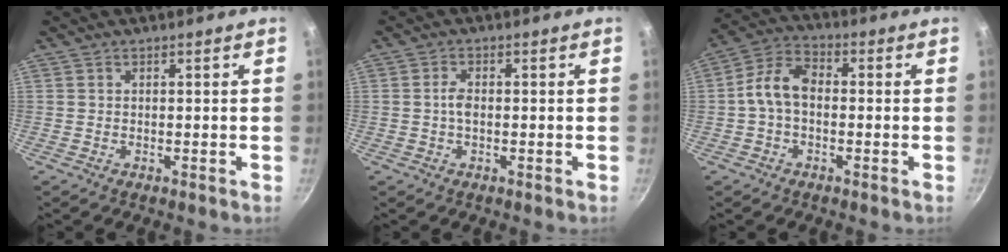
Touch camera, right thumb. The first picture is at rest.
{"total": 2.3, "force": [-0.2, 1.3, 1.9], "torque": [-0.036, 0.004, -0.006]}
{"total": 8.3, "force": [-0.6, 5.4, 6.3], "torque": [-0.113, 0.030, -0.022]}